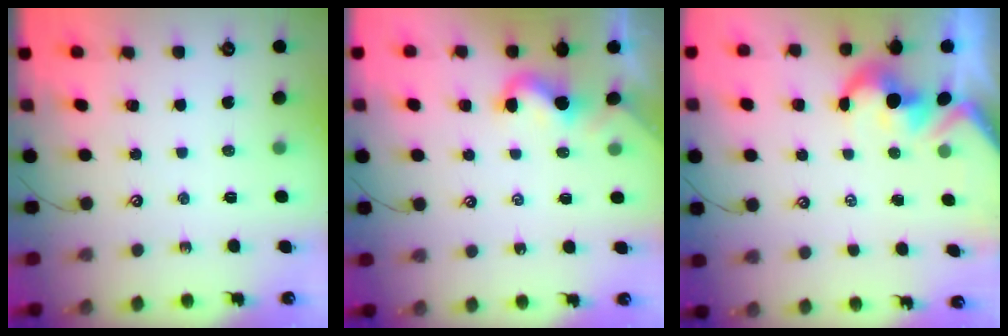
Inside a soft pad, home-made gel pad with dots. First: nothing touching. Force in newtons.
{"total": 1.8, "press": 1.8, "slide": 0.3}
{"total": 1.7, "press": 1.3, "slide": 1.1}